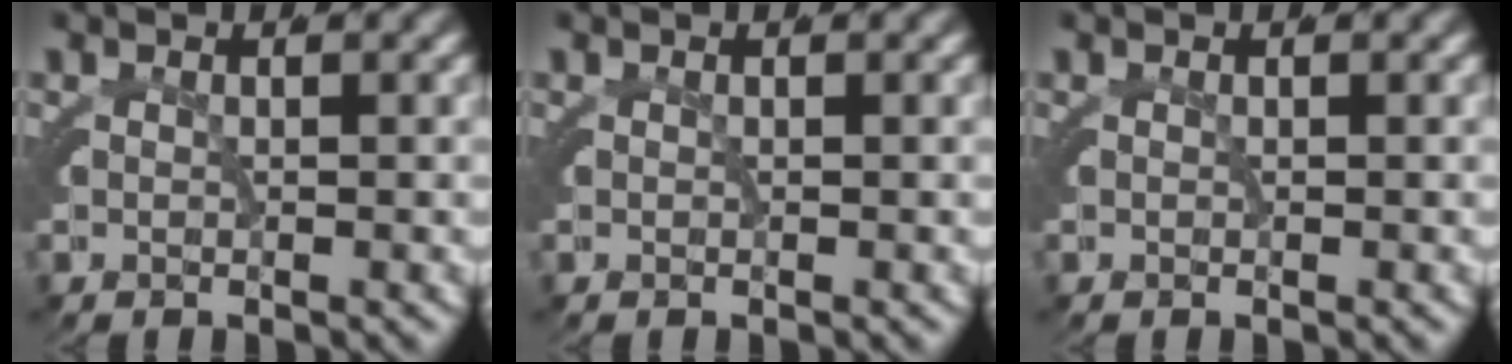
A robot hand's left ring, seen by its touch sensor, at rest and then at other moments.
{"total": 0.0}
{"total": 0.0}